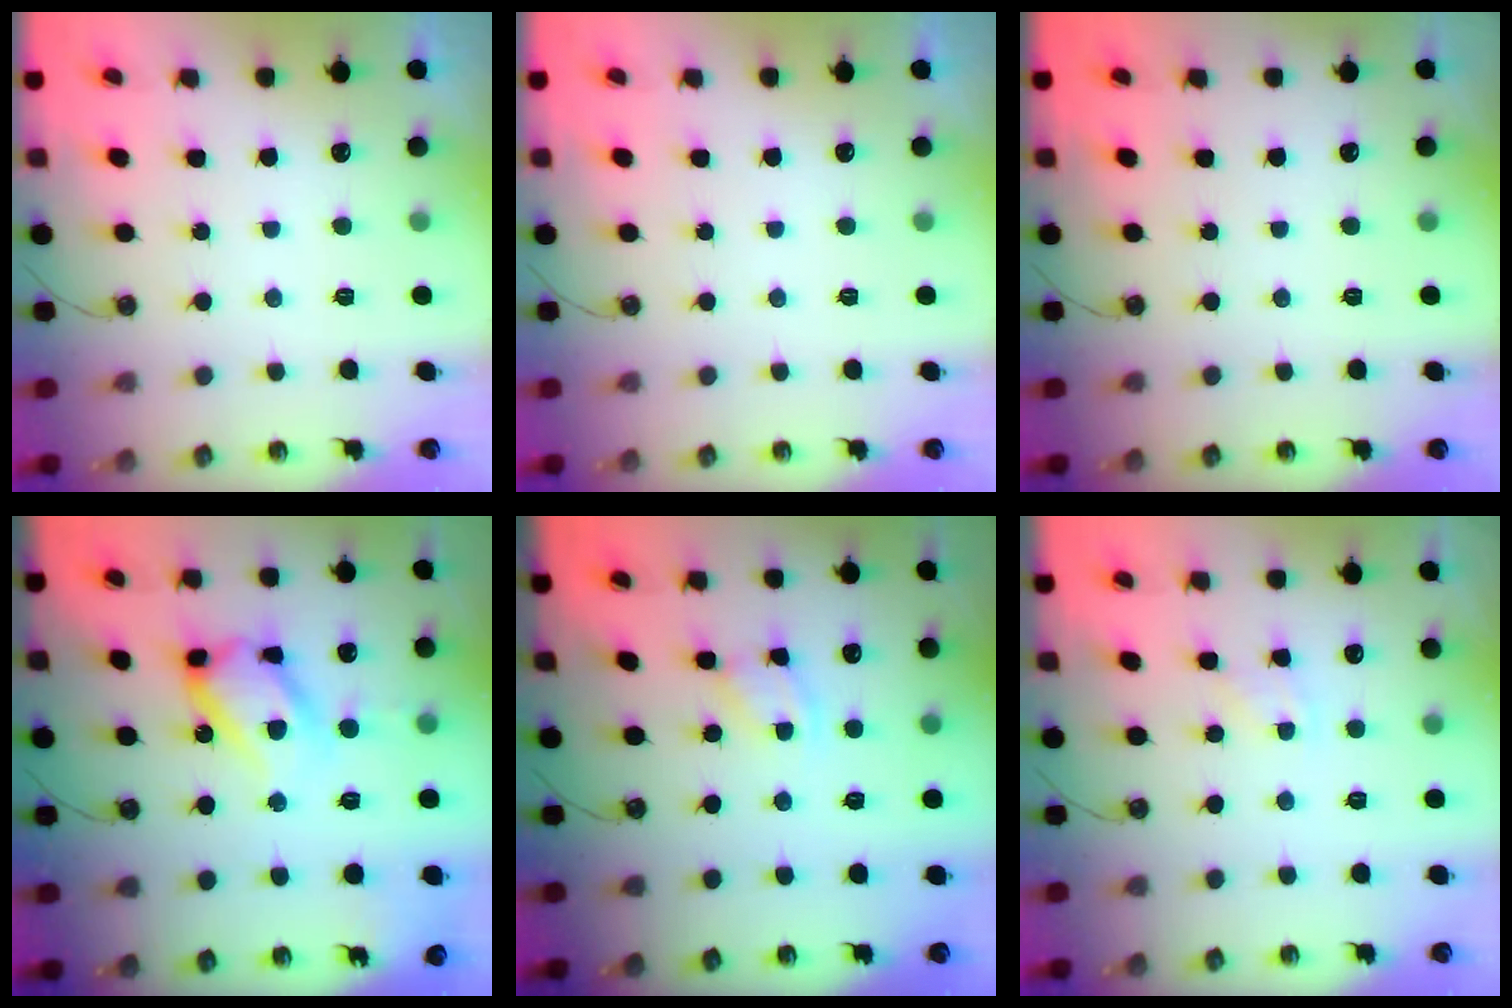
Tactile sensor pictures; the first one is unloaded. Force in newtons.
{"total": 0.0}
{"total": 0.0}
{"total": 18.1, "press": 18.0, "slide": 1.9}
{"total": 2.7, "press": 2.7, "slide": 0.1}
{"total": 2.5, "press": 2.5, "slide": 0.5}